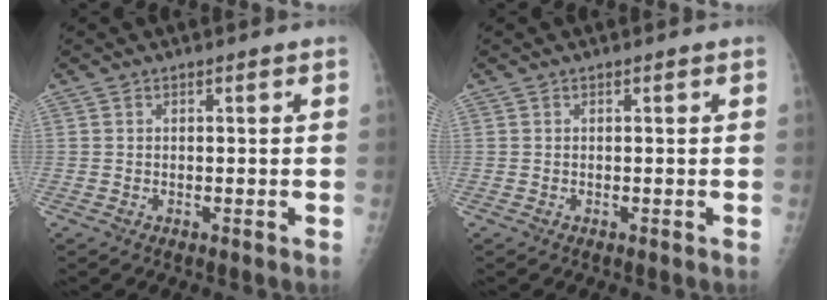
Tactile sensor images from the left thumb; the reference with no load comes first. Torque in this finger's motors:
{"motor_torque": [0.04, 0.04, -0.01, 0.01, 0.00]}